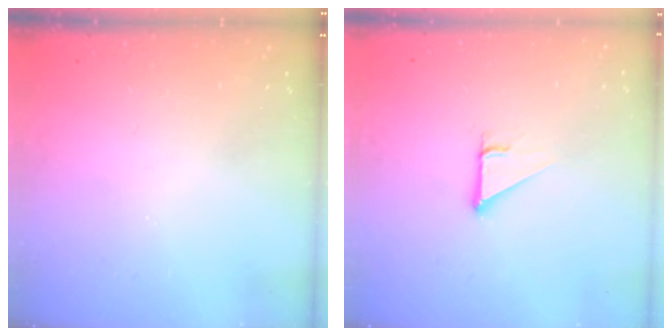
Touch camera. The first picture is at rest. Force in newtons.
{"total": 2.9, "press": 2.8, "slide": 0.2}